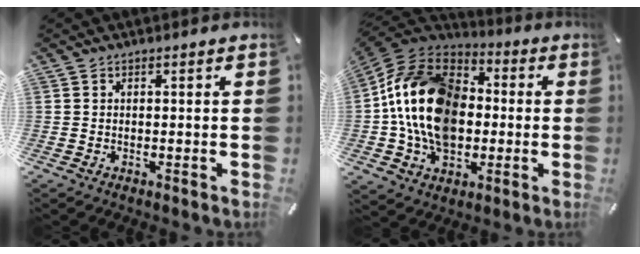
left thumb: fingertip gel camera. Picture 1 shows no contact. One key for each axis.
{"total": 19.3, "fx": -1.5, "fy": 14.9, "fz": 12.1, "tx": -0.252, "ty": 0.025, "tz": -0.028}